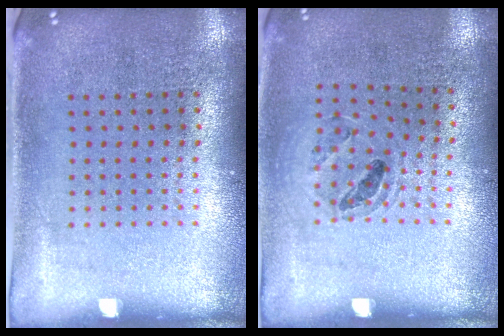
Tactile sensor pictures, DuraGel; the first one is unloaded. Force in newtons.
{"total": 0.9, "press": 0.9, "slide": 0.1}